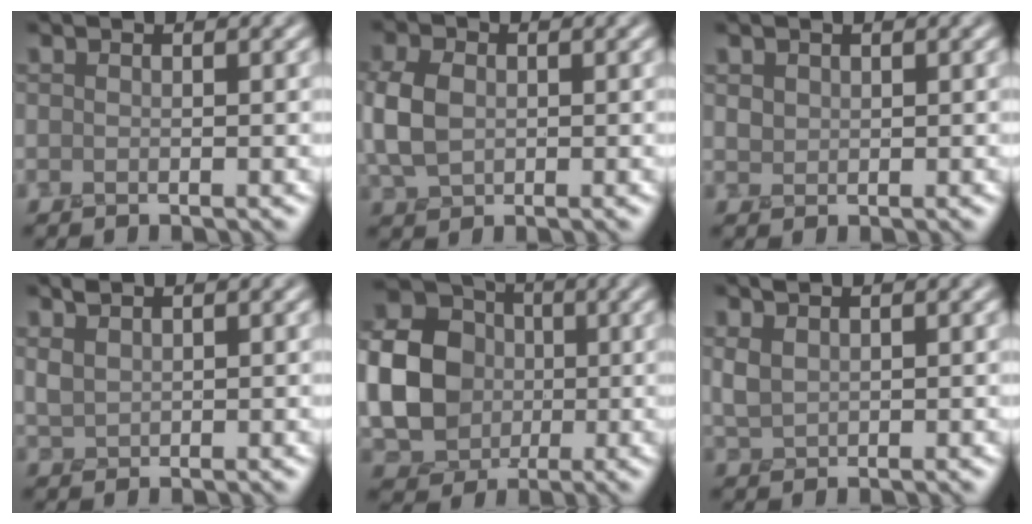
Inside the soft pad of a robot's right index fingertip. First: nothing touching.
{"total": 4.2, "force": [0.1, 3.1, 2.9], "torque": [-0.074, 0.007, -0.002]}
{"total": 0.9, "force": [0.5, 0.7, 0.3], "torque": [-0.005, 0.001, 0.013]}
{"total": 1.4, "force": [1.0, 0.6, 0.6], "torque": [-0.017, 0.003, 0.024]}
{"total": 15.3, "force": [0.7, 13.8, 6.5], "torque": [-0.186, 0.019, -0.026]}
{"total": 1.6, "force": [0.9, 0.9, 1.0], "torque": [-0.026, 0.004, 0.021]}